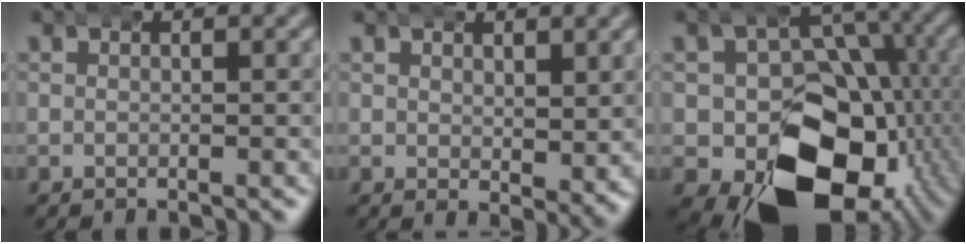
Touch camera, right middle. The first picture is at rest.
{"total": 2.2, "force": [2.0, 0.4, 0.9], "torque": [0.000, -0.005, 0.036]}
{"total": 18.8, "force": [-4.9, 13.8, 11.8], "torque": [-0.224, -0.091, -0.045]}